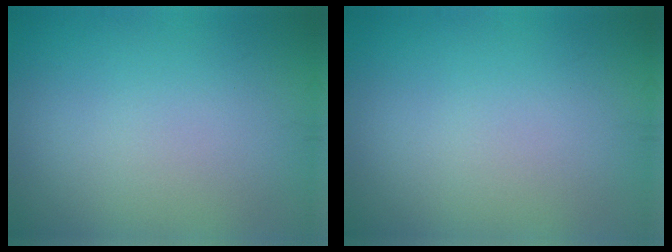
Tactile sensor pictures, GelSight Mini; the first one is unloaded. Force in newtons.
{"total": 0.0}